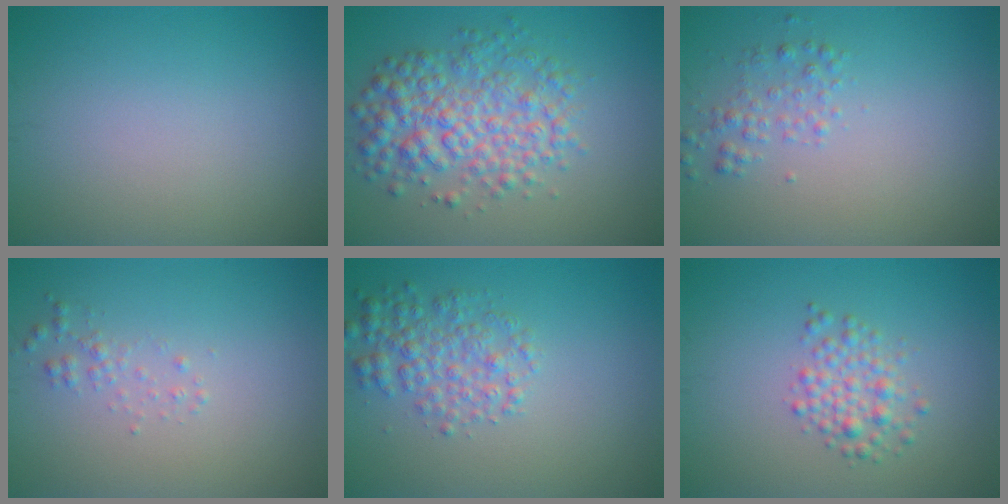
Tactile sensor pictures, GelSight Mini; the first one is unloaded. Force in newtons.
{"total": 5.9, "press": 5.9, "slide": 0.0}
{"total": 1.6, "press": 1.6, "slide": 0.0}
{"total": 1.1, "press": 1.1, "slide": 0.0}
{"total": 3.4, "press": 3.4, "slide": 0.1}
{"total": 2.6, "press": 2.5, "slide": 0.0}